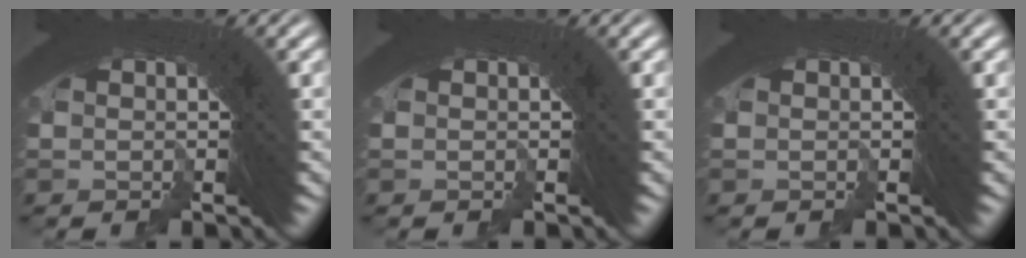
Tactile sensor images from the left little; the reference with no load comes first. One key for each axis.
{"total": 0.0}
{"total": 0.0}